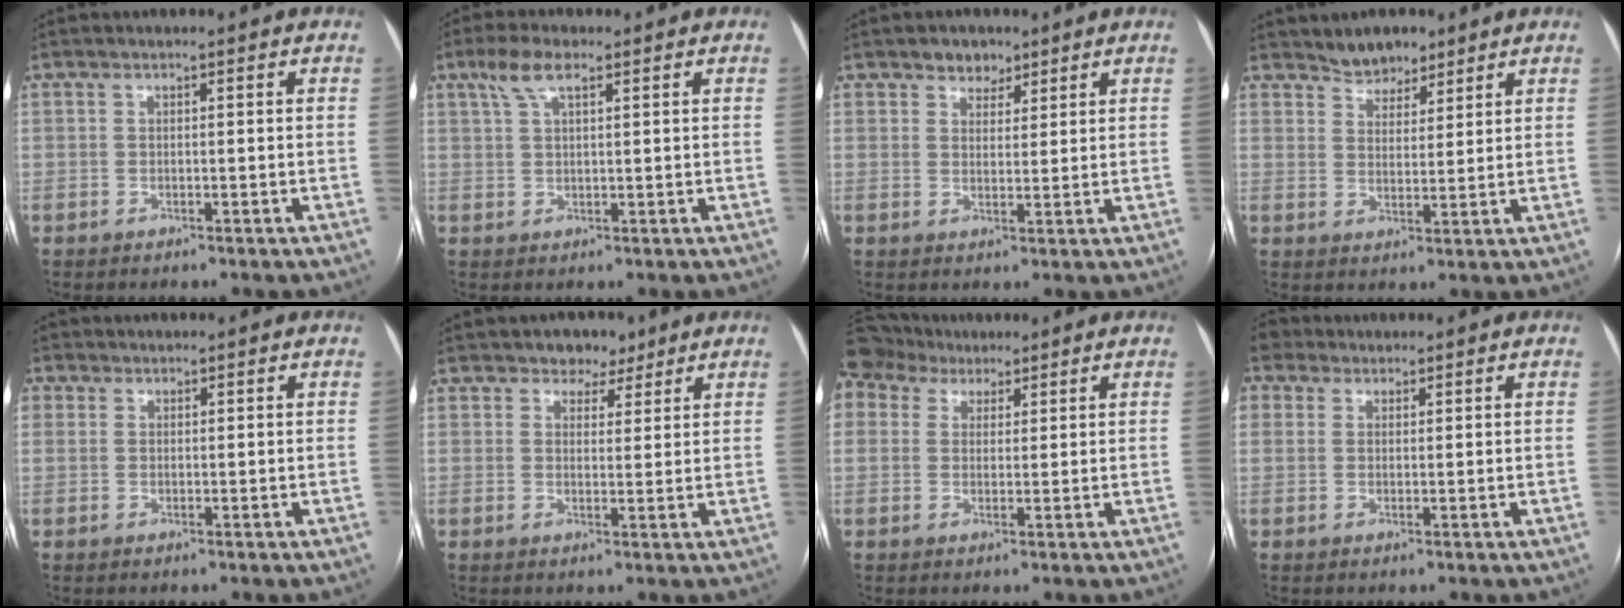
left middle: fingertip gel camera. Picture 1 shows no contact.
{"total": 4.4, "force": [2.6, 1.2, 3.4], "torque": [-0.077, 0.018, 0.053]}
{"total": 3.2, "force": [2.3, 2.1, 0.8], "torque": [-0.006, 0.003, 0.035]}
{"total": 4.6, "force": [3.9, 2.3, 1.0], "torque": [-0.014, 0.006, 0.069]}
{"total": 2.4, "force": [0.9, 2.2, 0.5], "torque": [-0.009, 0.008, 0.017]}
{"total": 3.9, "force": [2.8, 2.5, 0.9], "torque": [-0.004, 0.002, 0.041]}
{"total": 8.1, "force": [6.1, 5.1, 1.7], "torque": [-0.044, 0.043, 0.120]}
{"total": 4.8, "force": [2.9, 3.6, 1.1], "torque": [-0.036, 0.031, 0.059]}